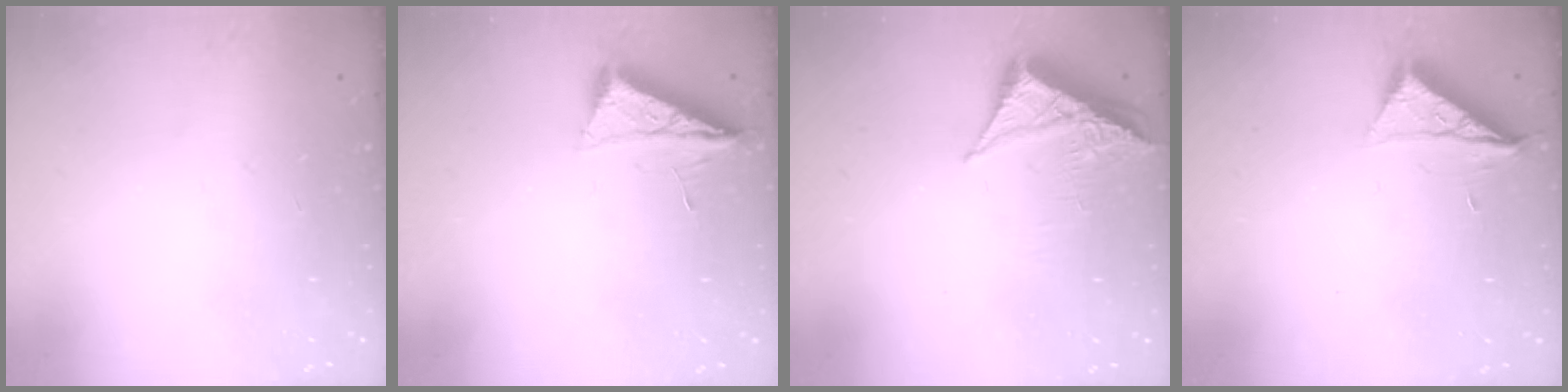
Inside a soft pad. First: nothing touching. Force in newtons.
{"total": 6.8, "press": 6.8, "slide": 0.9}
{"total": 6.3, "press": 6.2, "slide": 0.9}
{"total": 6.6, "press": 6.6, "slide": 0.3}